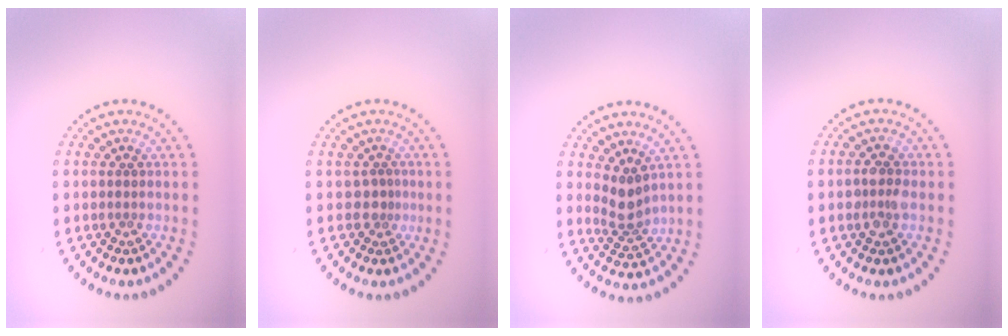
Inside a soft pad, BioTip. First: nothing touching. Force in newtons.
{"total": 1.0, "press": 0.6, "slide": 0.8}
{"total": 2.5, "press": 1.9, "slide": 1.6}
{"total": 2.0, "press": 2.0, "slide": 0.2}